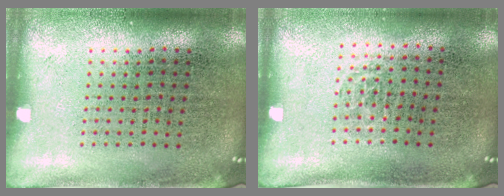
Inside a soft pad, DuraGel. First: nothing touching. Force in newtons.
{"total": 0.5, "press": 0.4, "slide": 0.4}